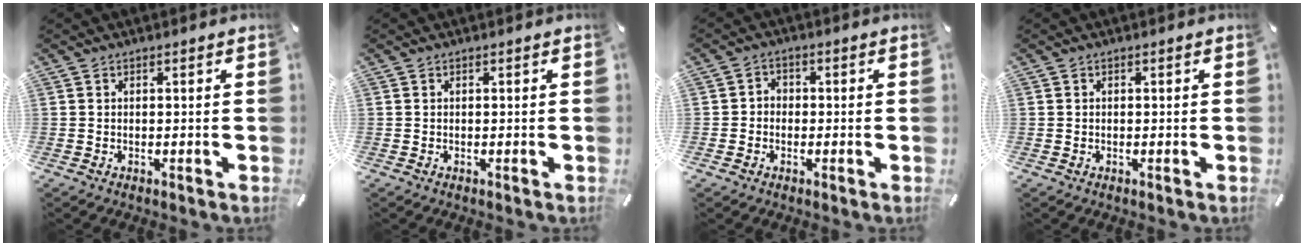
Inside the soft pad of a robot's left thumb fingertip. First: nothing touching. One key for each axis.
{"total": 0.0}
{"total": 2.7, "fx": -1.3, "fy": 2.3, "fz": 0.6, "tx": -0.011, "ty": 0.012, "tz": -0.028}
{"total": 0.0}